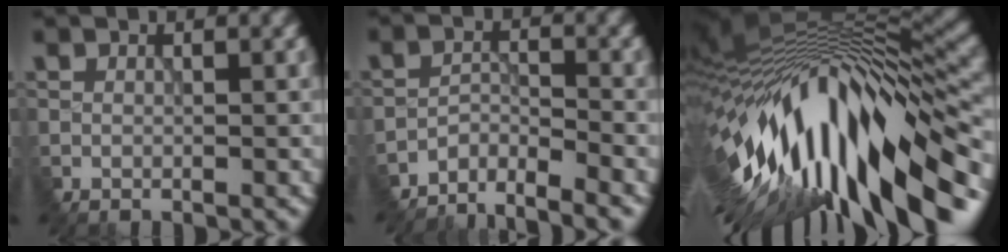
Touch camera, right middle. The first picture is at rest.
{"total": 4.3, "force": [-4.3, 0.4, 0.4], "torque": [-0.015, 0.005, -0.081]}
{"total": 15.3, "force": [-4.8, 5.4, 13.5], "torque": [-0.226, 0.007, -0.081]}